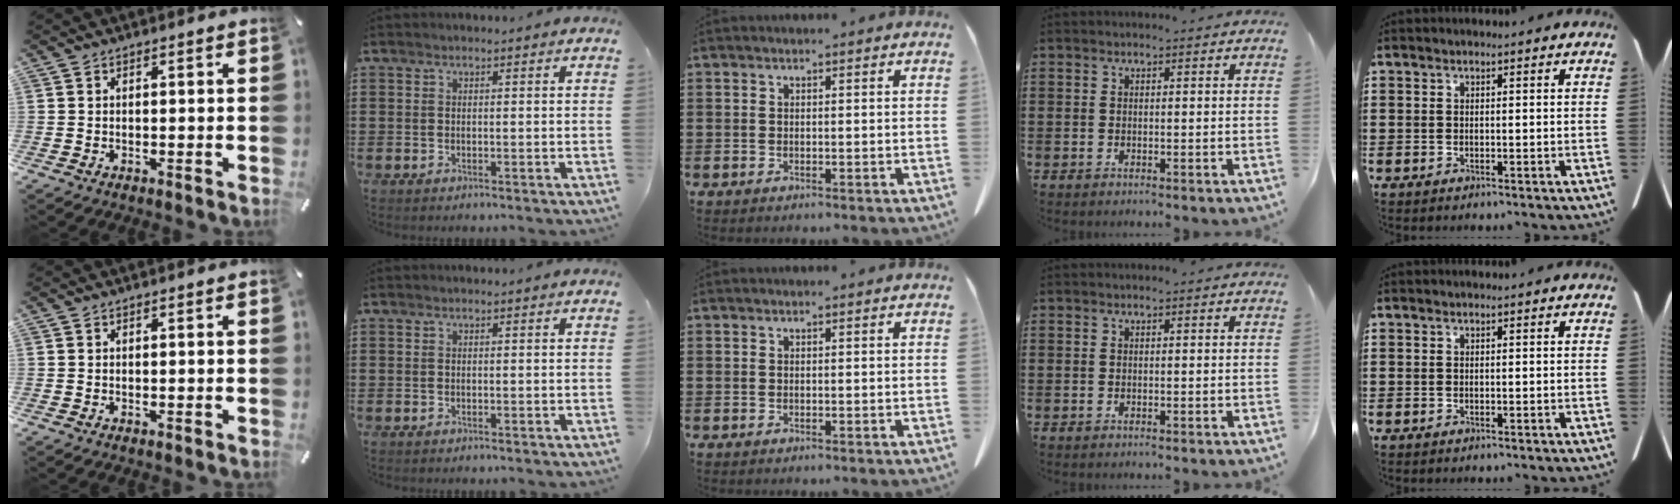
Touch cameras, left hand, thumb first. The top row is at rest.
{}